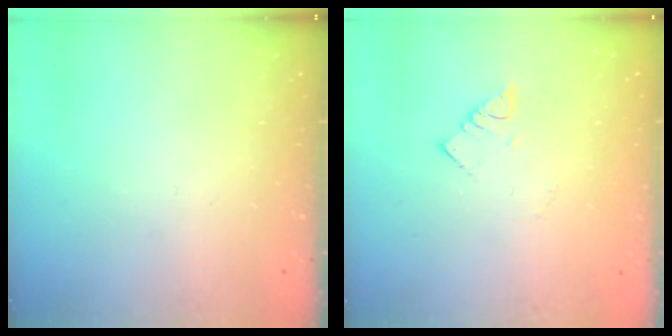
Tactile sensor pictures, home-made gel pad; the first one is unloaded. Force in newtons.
{"total": 2.4, "press": 2.3, "slide": 0.5}